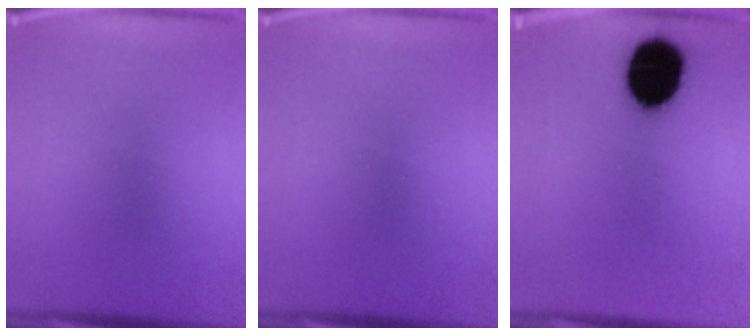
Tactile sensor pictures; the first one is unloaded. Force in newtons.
{"total": 0.0}
{"total": 15.9}